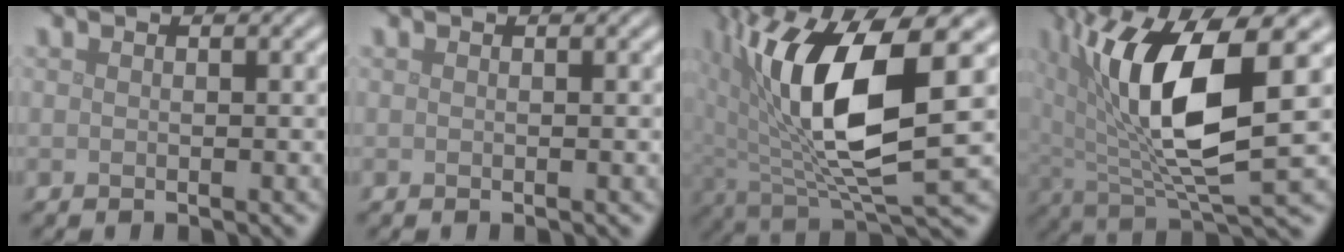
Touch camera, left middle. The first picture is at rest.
{"total": 0.0}
{"total": 12.4, "force": [2.2, 4.5, 11.4], "torque": [-0.218, -0.012, 0.046]}
{"total": 11.1, "force": [2.4, 3.6, 10.2], "torque": [-0.194, -0.006, 0.049]}